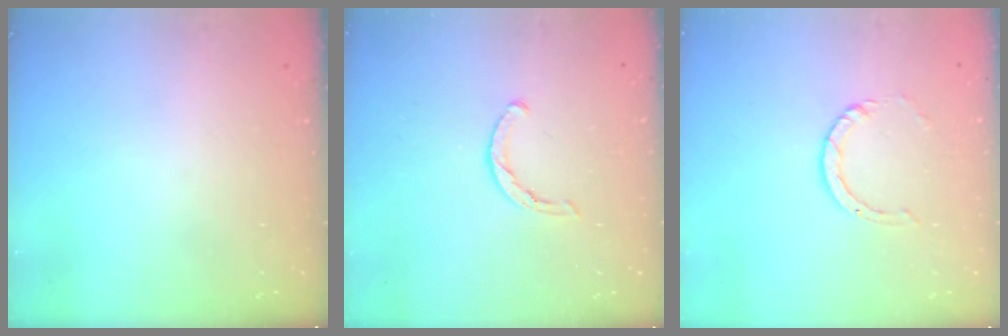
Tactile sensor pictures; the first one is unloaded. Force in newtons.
{"total": 3.4, "press": 3.4, "slide": 0.7}
{"total": 3.8, "press": 3.7, "slide": 0.3}